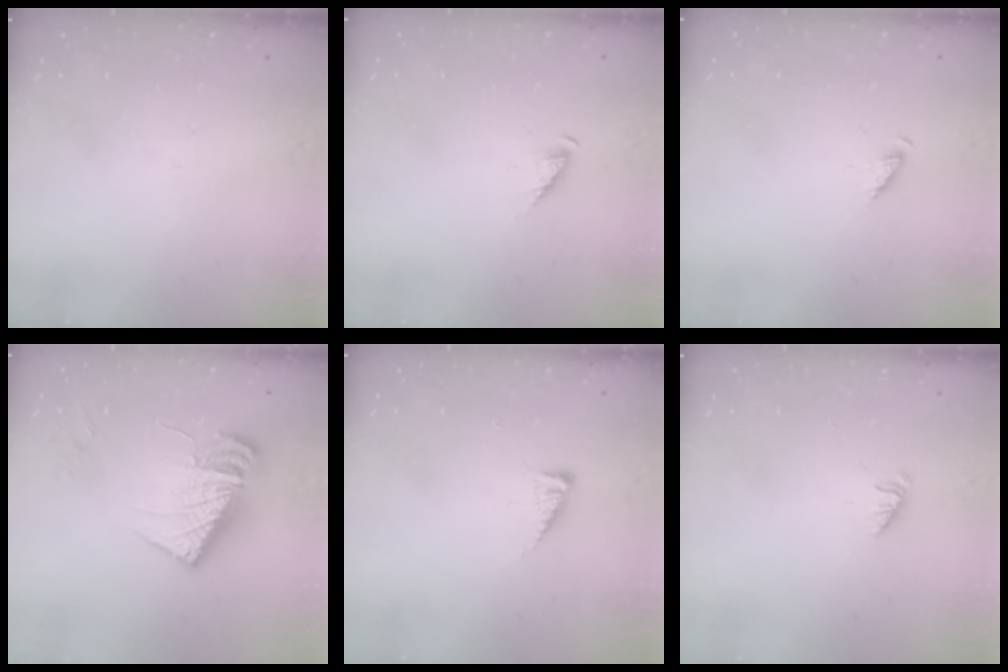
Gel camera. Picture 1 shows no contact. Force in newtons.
{"total": 2.8, "press": 2.8, "slide": 0.4}
{"total": 2.2, "press": 2.1, "slide": 0.4}
{"total": 14.9, "press": 14.9, "slide": 1.4}
{"total": 3.8, "press": 3.8, "slide": 0.5}
{"total": 0.0}